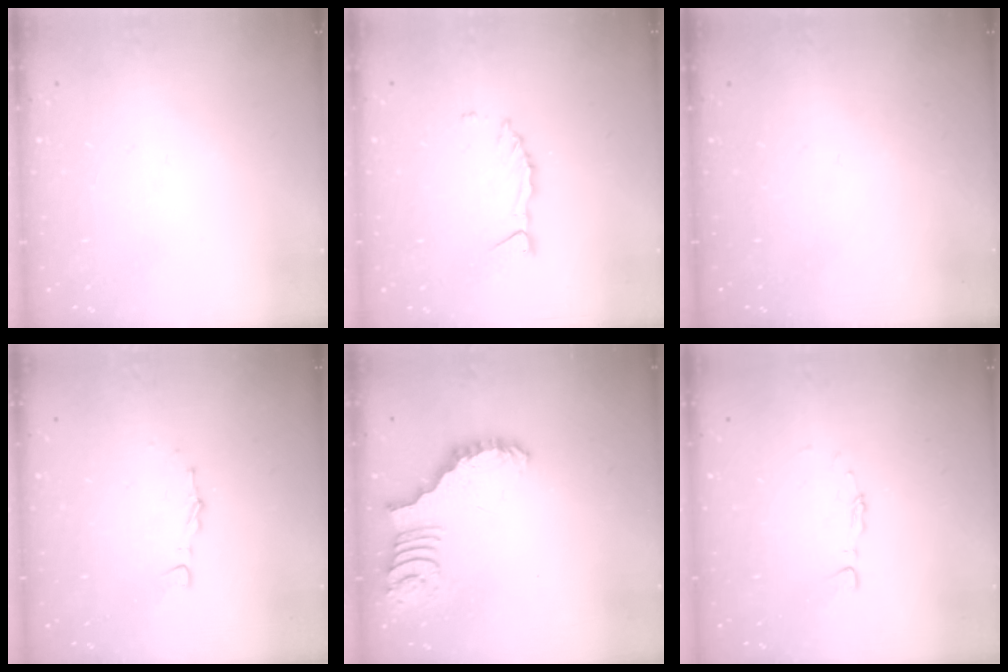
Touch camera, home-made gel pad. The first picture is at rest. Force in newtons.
{"total": 3.8, "press": 3.7, "slide": 0.4}
{"total": 0.0}
{"total": 2.6, "press": 2.6, "slide": 0.2}
{"total": 2.6, "press": 2.5, "slide": 0.5}
{"total": 4.8, "press": 4.8, "slide": 0.4}